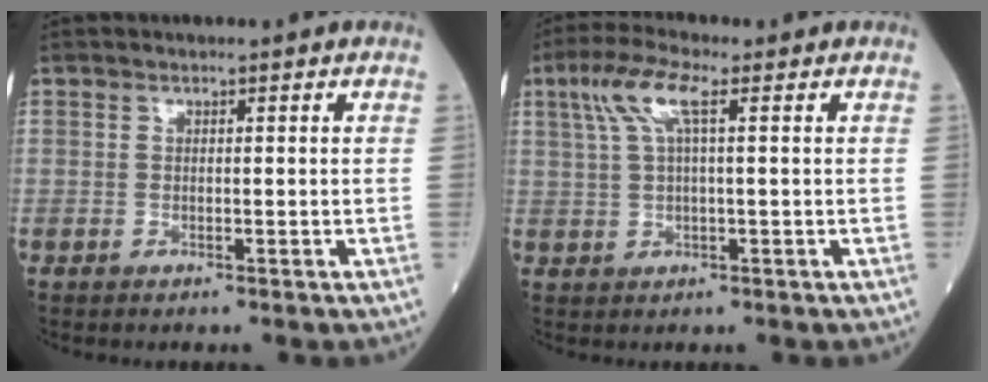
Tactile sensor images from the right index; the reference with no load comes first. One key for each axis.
{"total": 5.6, "fx": 2.2, "fy": 0.8, "fz": 5.1, "tx": -0.111, "ty": 0.023, "tz": 0.046}